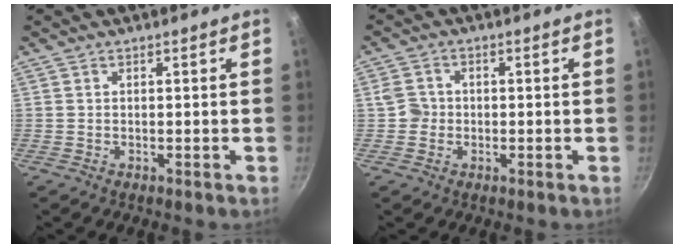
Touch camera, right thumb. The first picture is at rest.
{"total": 3.6, "force": [-0.6, 3.3, 1.4], "torque": [-0.013, 0.008, -0.018]}